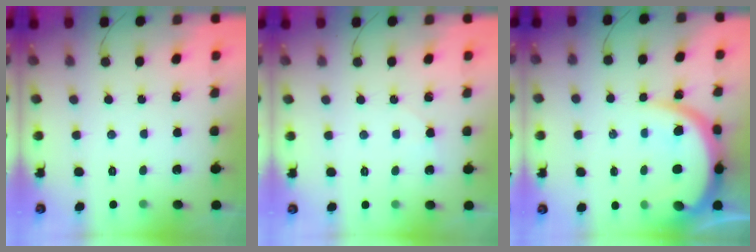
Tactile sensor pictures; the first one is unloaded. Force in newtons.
{"total": 3.0, "press": 2.6, "slide": 1.5}
{"total": 12.0, "press": 12.0, "slide": 1.2}